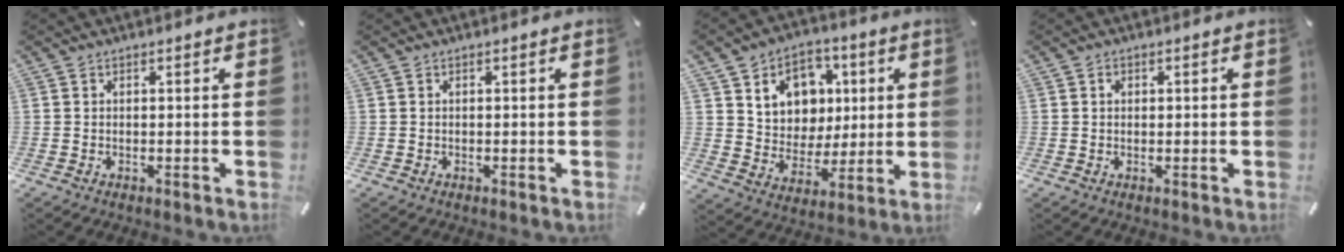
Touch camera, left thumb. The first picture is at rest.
{"total": 0.0}
{"total": 11.4, "force": [3.6, 10.3, 3.0], "torque": [-0.053, -0.022, 0.075]}
{"total": 0.9, "force": [0.2, 0.8, 0.4], "torque": [-0.001, 0.000, 0.002]}